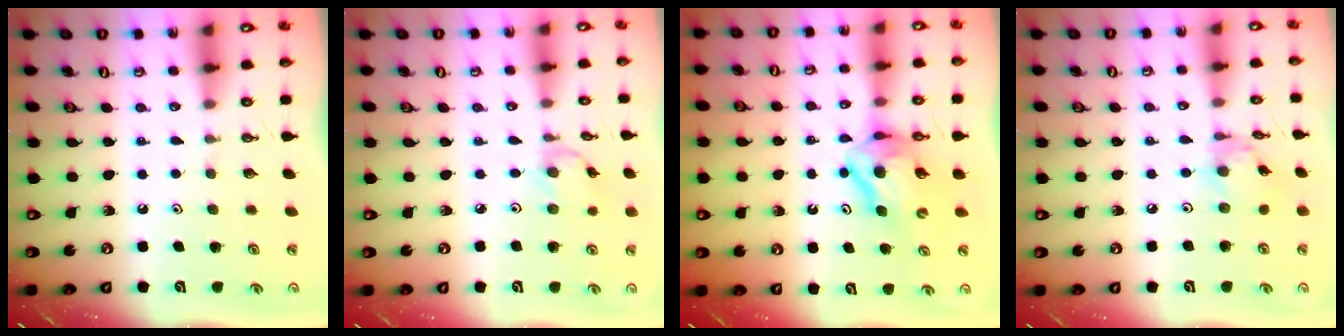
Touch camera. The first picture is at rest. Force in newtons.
{"total": 2.9, "press": 2.9, "slide": 0.3}
{"total": 9.0, "press": 9.0, "slide": 0.9}
{"total": 5.1, "press": 5.1, "slide": 0.2}